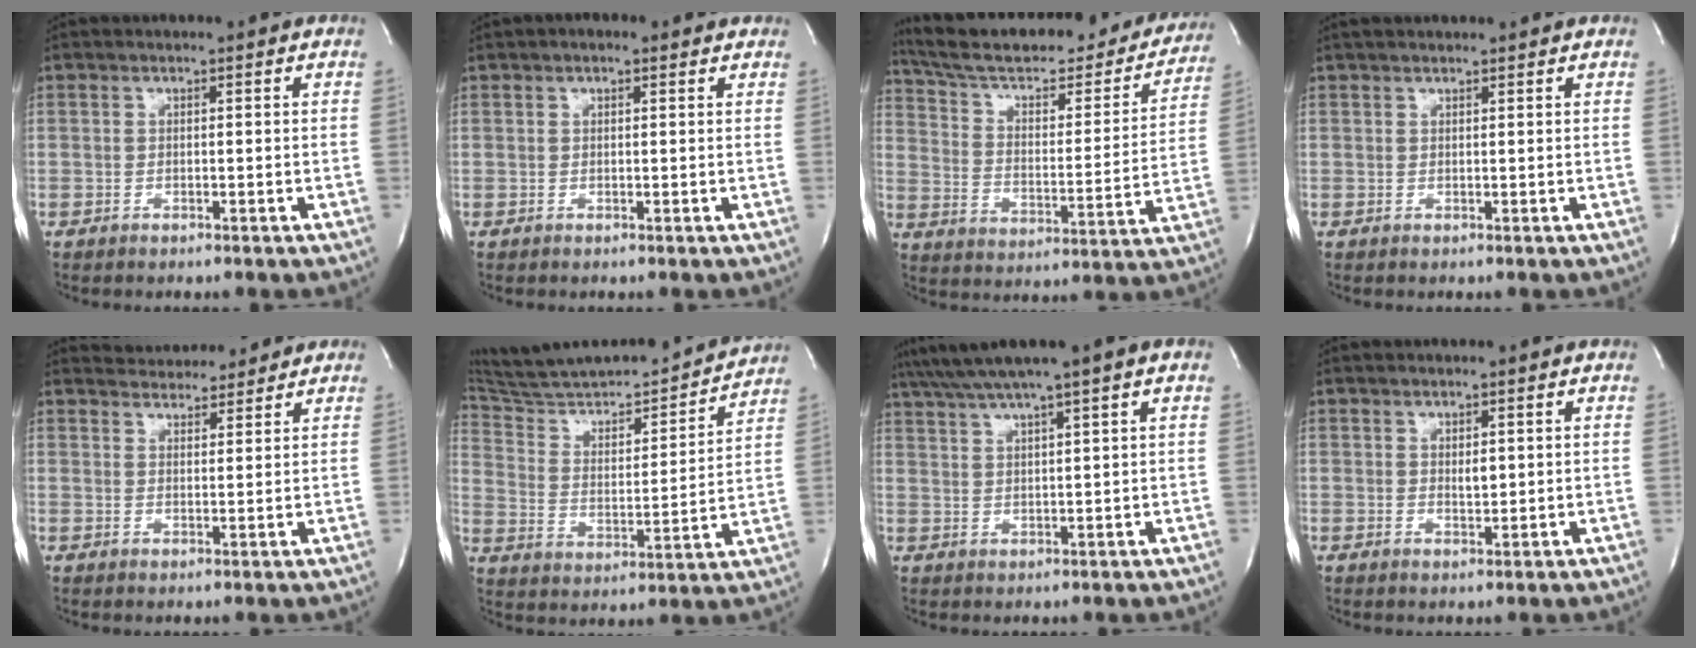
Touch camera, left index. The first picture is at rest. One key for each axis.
{"total": 2.2, "fx": 1.5, "fy": 0.9, "fz": 1.4, "tx": -0.020, "ty": 0.017, "tz": 0.016}
{"total": 30.0, "fx": 26.2, "fy": 6.7, "fz": 12.8, "tx": -0.203, "ty": -0.034, "tz": 0.351}
{"total": 3.8, "fx": 3.5, "fy": 0.4, "fz": 1.6, "tx": -0.021, "ty": 0.030, "tz": 0.052}
{"total": 7.4, "fx": 7.0, "fy": 1.9, "fz": 1.3, "tx": -0.018, "ty": 0.015, "tz": 0.096}
{"total": 24.2, "fx": 22.3, "fy": 2.9, "fz": 9.0, "tx": -0.150, "ty": -0.011, "tz": 0.337}
{"total": 8.9, "fx": 6.7, "fy": -0.9, "fz": 5.8, "tx": -0.102, "ty": 0.035, "tz": 0.106}
{"total": 1.7, "fx": 0.6, "fy": 0.6, "fz": 1.4, "tx": -0.025, "ty": -0.003, "tz": 0.013}